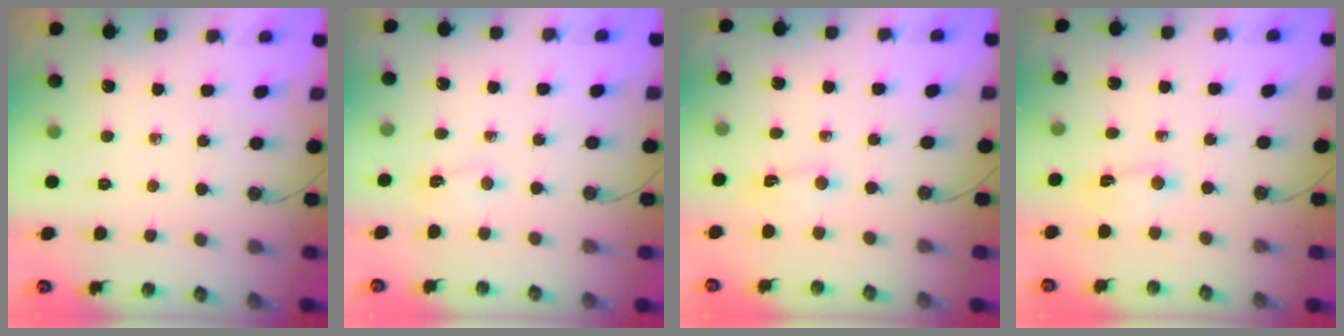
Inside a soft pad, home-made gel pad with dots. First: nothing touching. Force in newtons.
{"total": 2.2, "press": 2.1, "slide": 0.7}
{"total": 2.6, "press": 1.5, "slide": 2.2}
{"total": 2.7, "press": 2.7, "slide": 0.3}